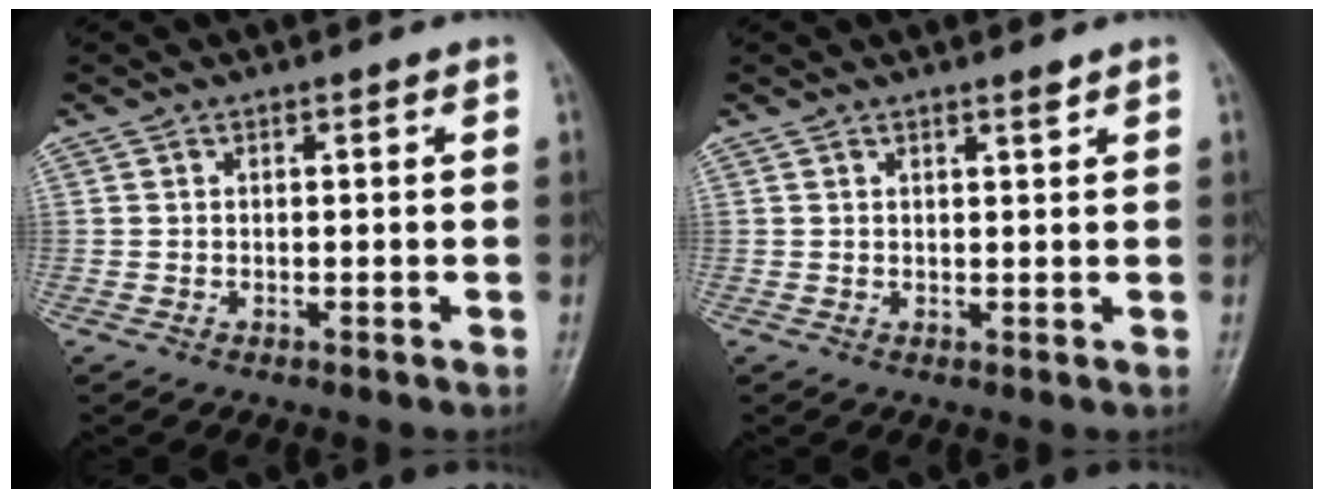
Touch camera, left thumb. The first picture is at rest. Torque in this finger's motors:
{"motor_torque": [-0.35, 0.26, -0.11, -0.11, 0.02]}